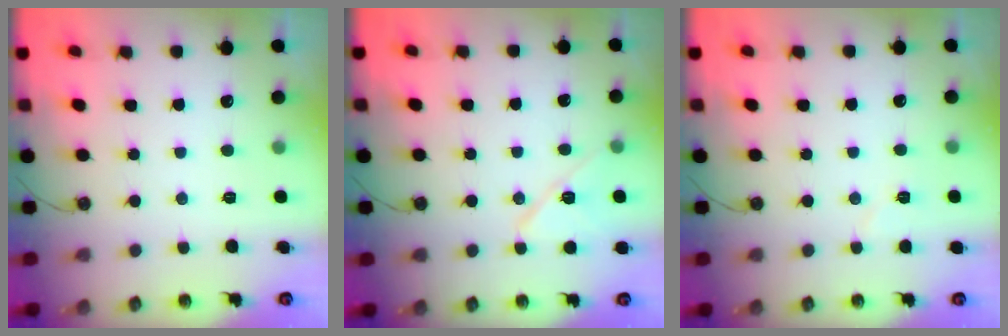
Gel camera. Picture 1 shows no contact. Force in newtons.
{"total": 10.1, "press": 10.1, "slide": 0.7}
{"total": 4.5, "press": 3.8, "slide": 2.4}